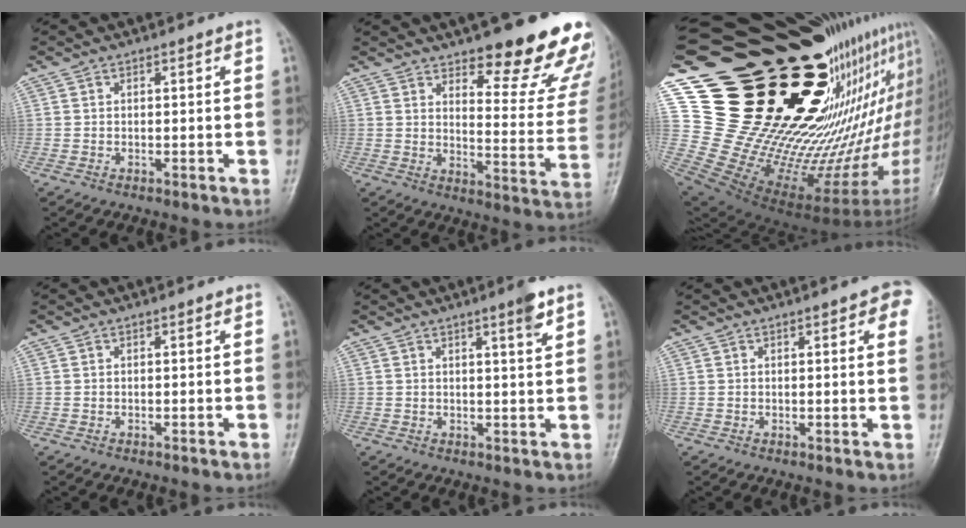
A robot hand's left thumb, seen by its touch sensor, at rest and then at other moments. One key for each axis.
{"total": 19.5, "fx": 14.0, "fy": 5.9, "fz": 12.1, "tx": -0.107, "ty": -0.101, "tz": 0.177}
{"total": 41.0, "fx": 26.8, "fy": 10.8, "fz": 29.2, "tx": -0.380, "ty": -0.152, "tz": 0.441}
{"total": 0.0}
{"total": 3.4, "fx": 2.1, "fy": 0.0, "fz": 2.7, "tx": -0.040, "ty": -0.013, "tz": 0.032}
{"total": 6.5, "fx": 2.9, "fy": 1.7, "fz": 5.6, "tx": -0.047, "ty": -0.001, "tz": 0.026}